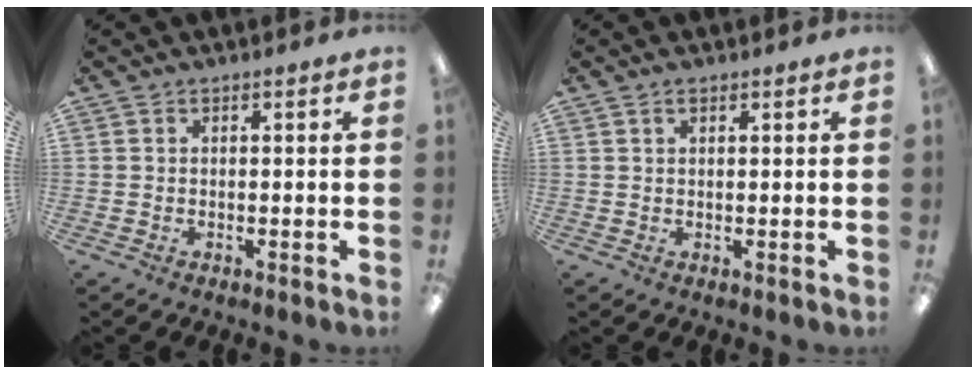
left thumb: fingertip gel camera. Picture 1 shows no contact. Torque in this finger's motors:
{"motor_torque": [-0.17, -0.33, -0.13, -0.16, 0.02]}